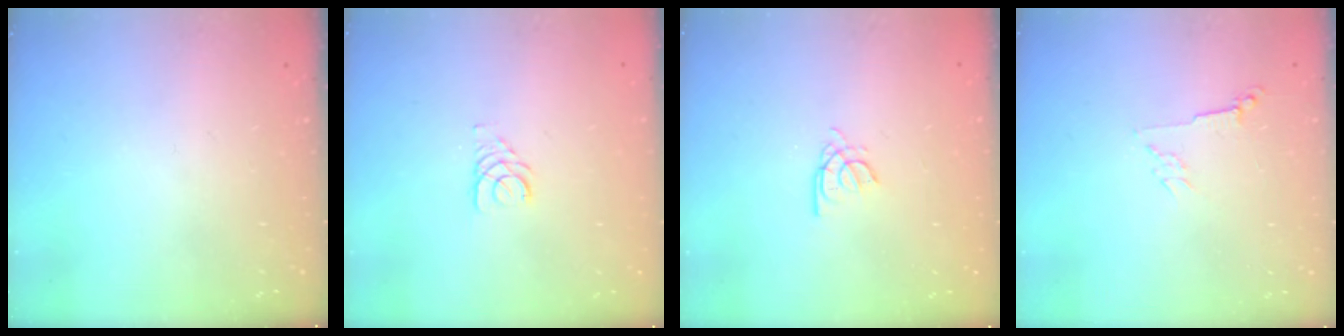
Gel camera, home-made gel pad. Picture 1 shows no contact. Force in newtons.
{"total": 2.7, "press": 2.7, "slide": 0.2}
{"total": 3.6, "press": 3.6, "slide": 0.4}
{"total": 2.8, "press": 2.7, "slide": 0.6}